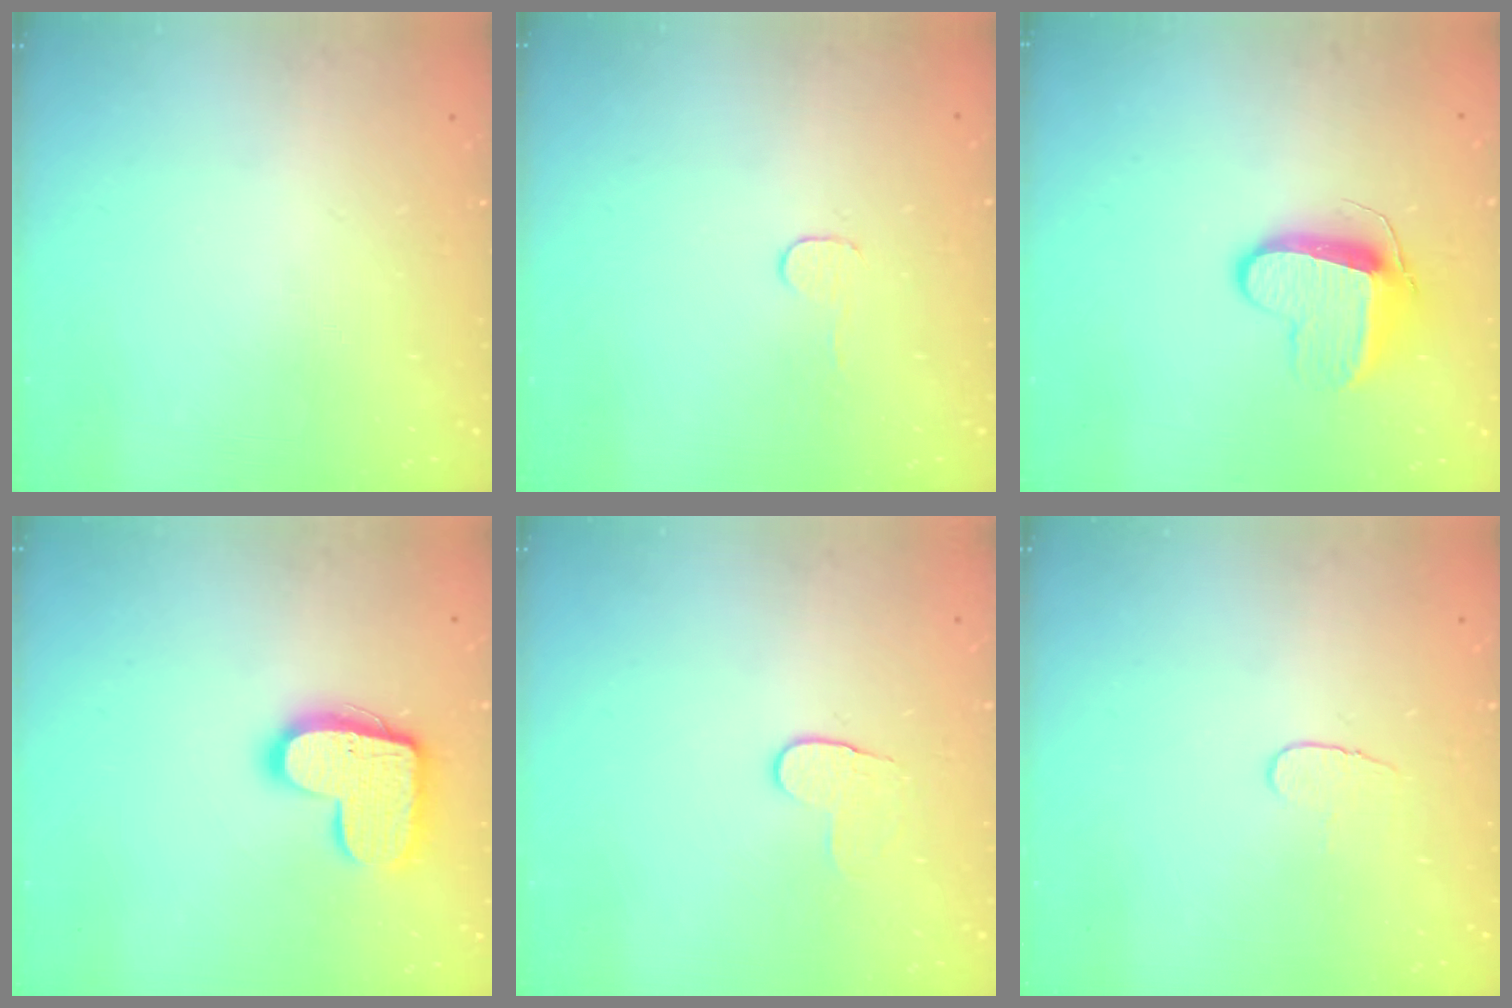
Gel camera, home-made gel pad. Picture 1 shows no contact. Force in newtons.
{"total": 3.0, "press": 3.0, "slide": 0.3}
{"total": 9.9, "press": 9.9, "slide": 0.3}
{"total": 14.9, "press": 14.9, "slide": 1.0}
{"total": 4.0, "press": 4.0, "slide": 0.5}
{"total": 4.3, "press": 4.2, "slide": 0.4}